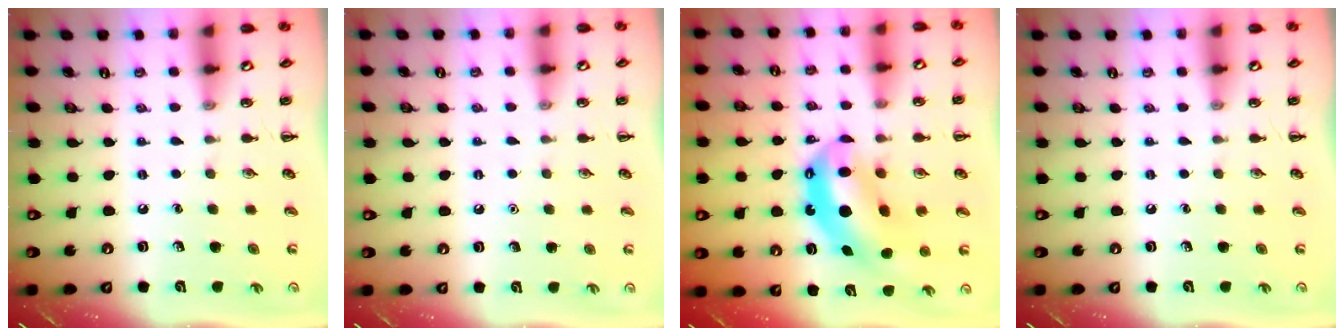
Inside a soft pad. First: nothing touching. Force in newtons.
{"total": 1.6, "press": 1.6, "slide": 0.1}
{"total": 12.5, "press": 12.0, "slide": 3.2}
{"total": 0.0}